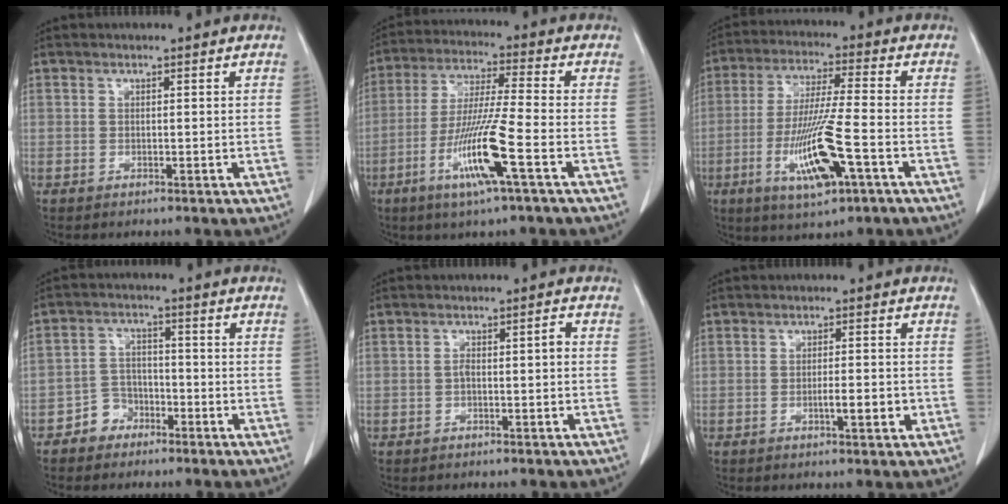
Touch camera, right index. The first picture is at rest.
{"total": 12.1, "force": [-4.8, -0.5, 11.1], "torque": [-0.223, -0.019, -0.094]}
{"total": 12.8, "force": [-4.6, 1.0, 11.9], "torque": [-0.238, -0.020, -0.081]}
{"total": 4.4, "force": [-2.9, 3.3, 0.6], "torque": [-0.002, 0.015, -0.053]}
{"total": 2.2, "force": [-0.5, 0.6, 2.1], "torque": [-0.036, 0.006, -0.006]}
{"total": 3.2, "force": [-1.0, 0.6, 3.0], "torque": [-0.051, 0.000, -0.013]}